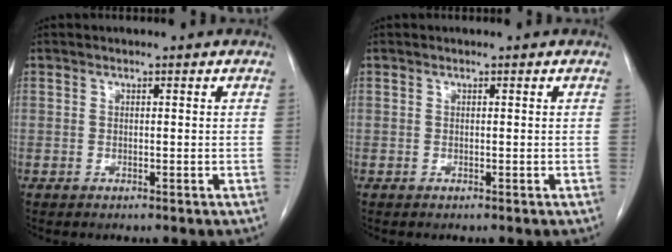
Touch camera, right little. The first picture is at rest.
{"total": 0.0}